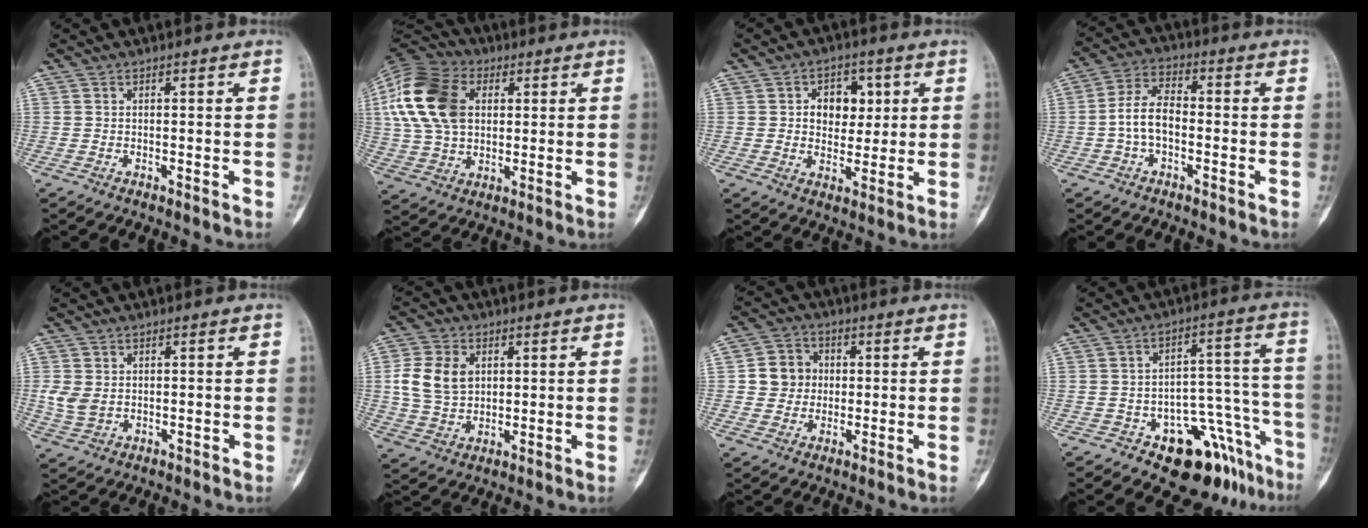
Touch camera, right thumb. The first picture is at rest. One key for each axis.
{"total": 19.1, "fx": 4.1, "fy": 13.2, "fz": 13.2, "tx": -0.264, "ty": 0.010, "tz": 0.073}
{"total": 7.8, "fx": 1.8, "fy": 5.8, "fz": 4.9, "tx": -0.028, "ty": -0.002, "tz": 0.026}
{"total": 7.4, "fx": -1.4, "fy": 4.3, "fz": 5.9, "tx": -0.110, "ty": 0.028, "tz": -0.036}
{"total": 4.3, "fx": 0.3, "fy": 3.3, "fz": 2.7, "tx": -0.052, "ty": -0.002, "tz": 0.012}
{"total": 10.0, "fx": 2.0, "fy": 7.4, "fz": 6.3, "tx": -0.109, "ty": -0.002, "tz": 0.044}
{"total": 7.0, "fx": 0.5, "fy": 6.5, "fz": 2.6, "tx": -0.010, "ty": 0.007, "tz": 0.002}
{"total": 13.8, "fx": -8.9, "fy": 7.1, "fz": 7.8, "tx": -0.047, "ty": 0.100, "tz": -0.122}